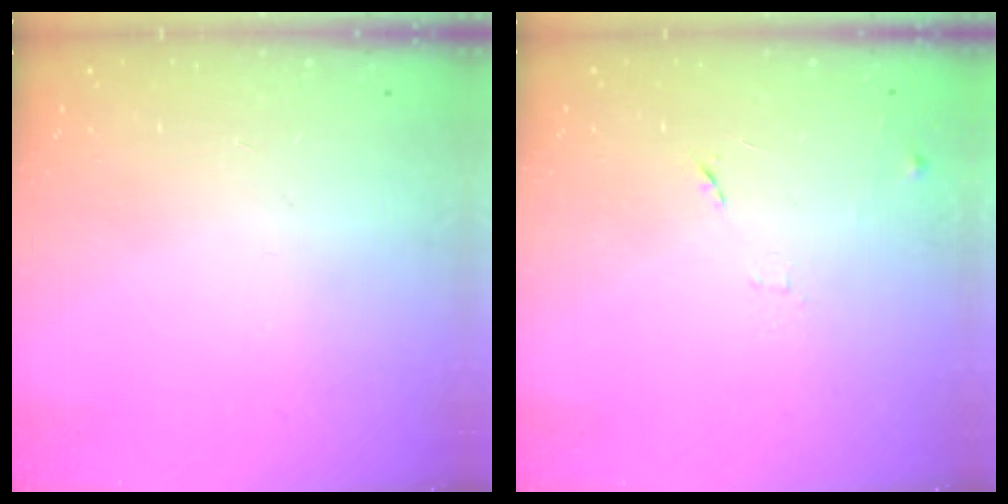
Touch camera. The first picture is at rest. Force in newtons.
{"total": 9.2, "press": 9.1, "slide": 0.7}